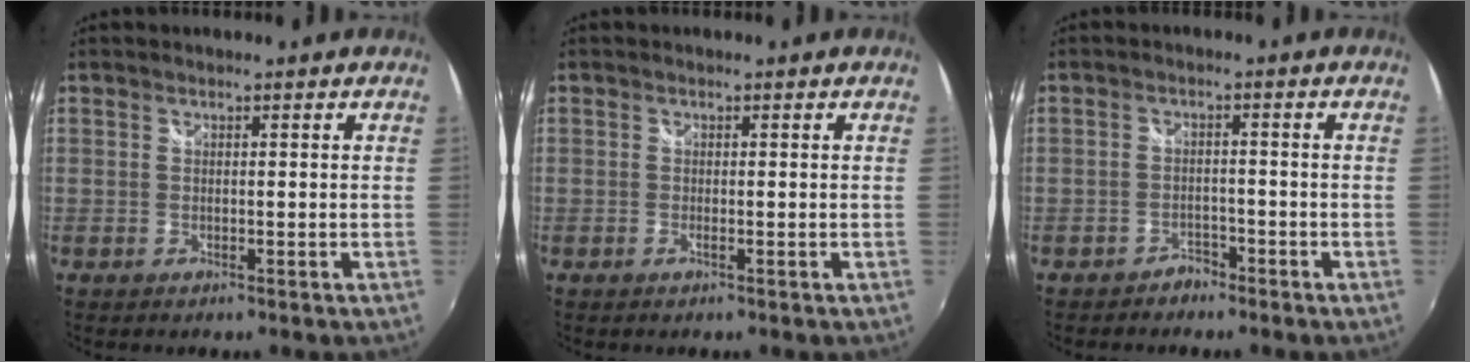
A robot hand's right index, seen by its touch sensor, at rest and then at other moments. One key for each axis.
{"total": 0.7, "fx": -0.4, "fy": -0.1, "fz": 0.6, "tx": -0.009, "ty": -0.001, "tz": -0.009}
{"total": 2.6, "fx": -2.2, "fy": 1.3, "fz": 0.2, "tx": -0.008, "ty": 0.003, "tz": -0.035}